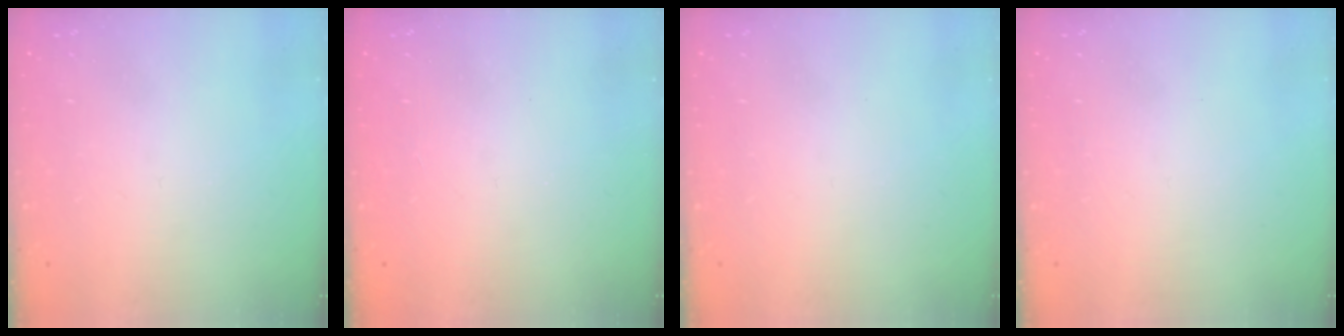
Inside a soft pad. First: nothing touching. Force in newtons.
{"total": 1.0, "press": 0.9, "slide": 0.1}
{"total": 0.0}
{"total": 0.0}